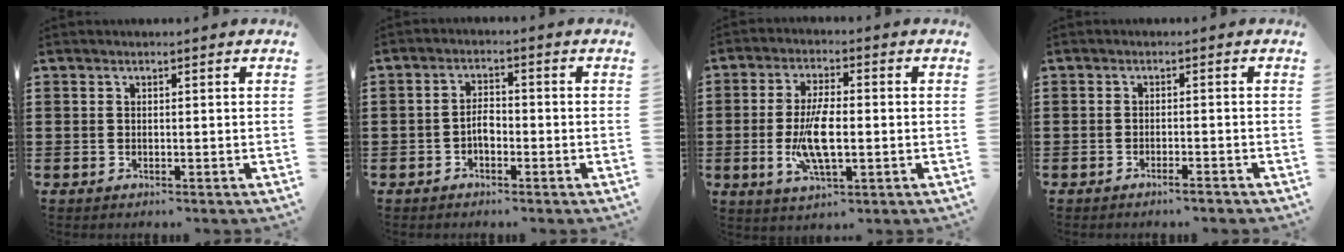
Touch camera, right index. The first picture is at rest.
{"total": 2.5, "force": [-0.9, 1.4, 1.9], "torque": [-0.039, 0.004, -0.019]}
{"total": 8.9, "force": [-1.2, 3.2, 8.2], "torque": [-0.172, -0.009, -0.025]}
{"total": 1.5, "force": [-1.3, 0.0, 0.8], "torque": [-0.015, -0.001, -0.023]}